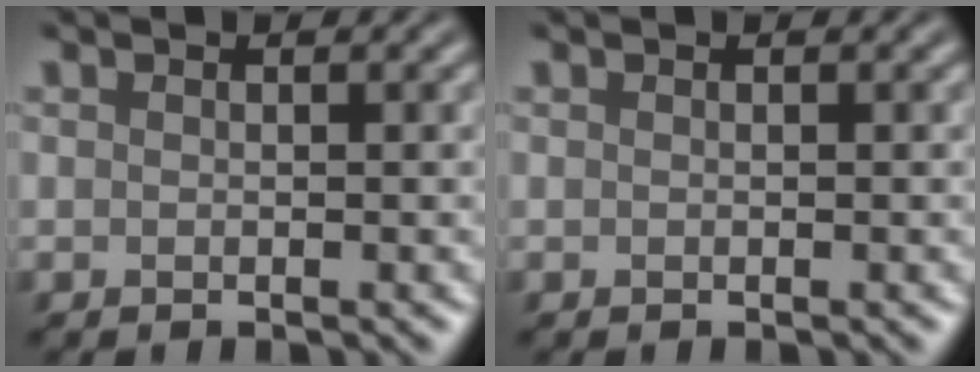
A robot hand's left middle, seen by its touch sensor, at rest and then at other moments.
{"total": 0.0}